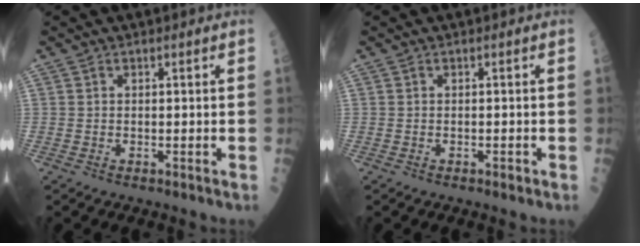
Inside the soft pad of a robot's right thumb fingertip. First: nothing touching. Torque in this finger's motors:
{"motor_torque": [0.38, -0.18, -0.16, -0.09, 0.04]}